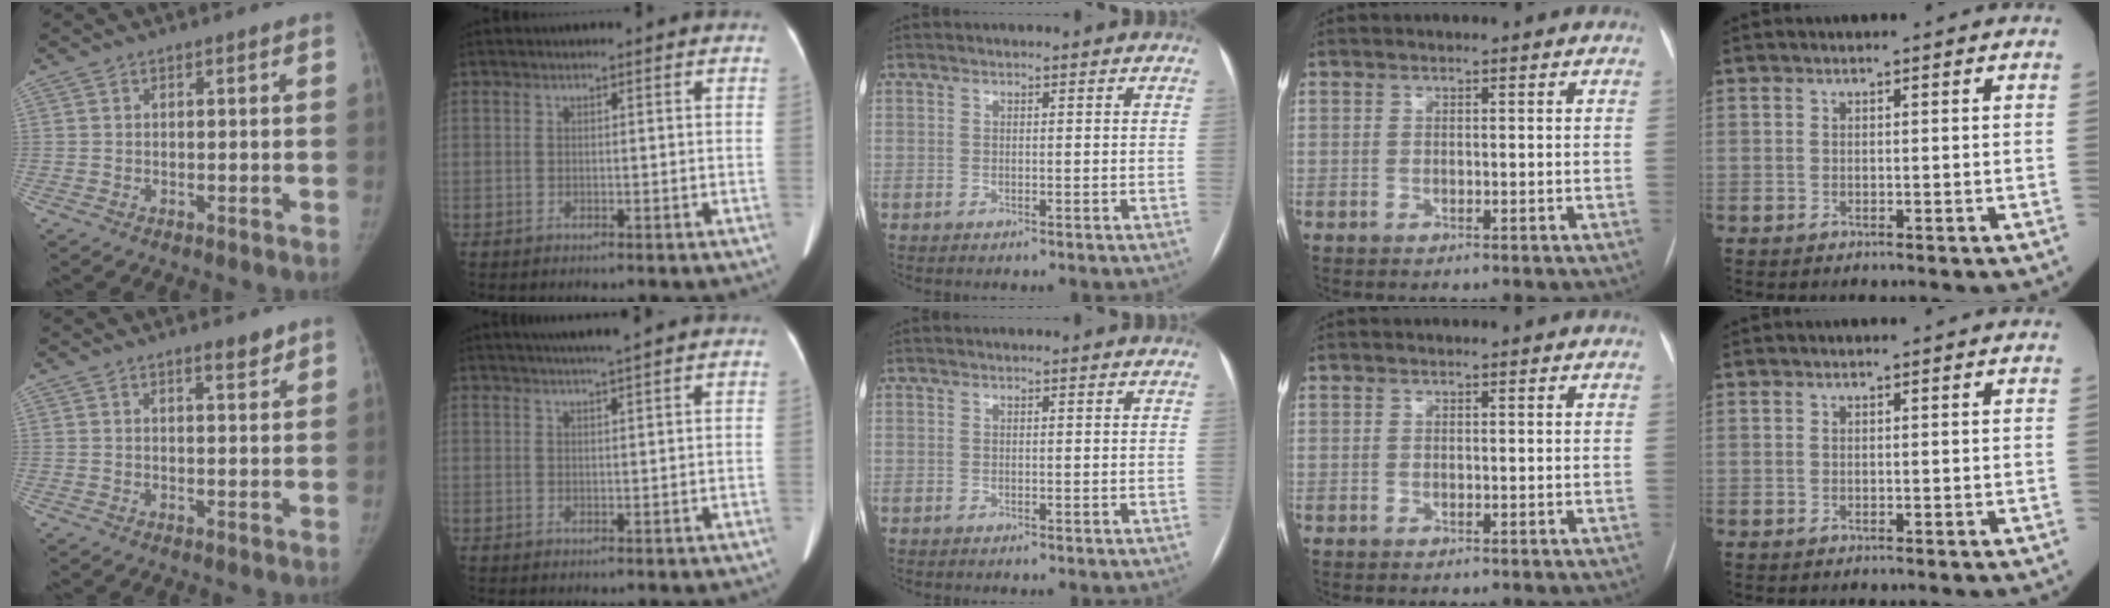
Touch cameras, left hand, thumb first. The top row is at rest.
{"thumb": {"total": 2.7, "force": [2.0, 0.7, 1.6], "torque": [-0.011, -0.015, 0.029]}, "index": {"total": 3.7, "force": [2.9, -0.7, 2.2], "torque": [-0.028, 0.014, 0.049]}}